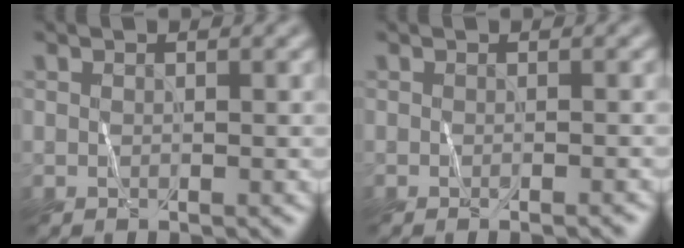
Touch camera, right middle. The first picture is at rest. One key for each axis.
{"total": 0.7, "fx": -0.6, "fy": 0.0, "fz": 0.3, "tx": -0.003, "ty": 0.000, "tz": -0.011}